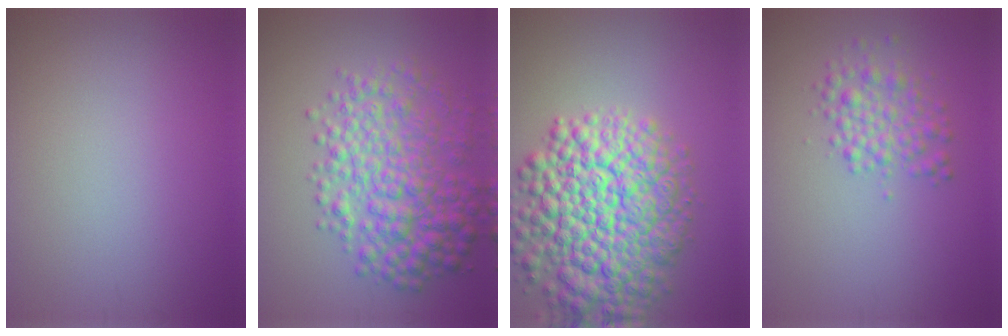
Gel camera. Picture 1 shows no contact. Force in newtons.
{"total": 7.2, "press": 7.2, "slide": 0.0}
{"total": 11.4, "press": 11.4, "slide": 0.5}
{"total": 2.9, "press": 2.9, "slide": 0.0}